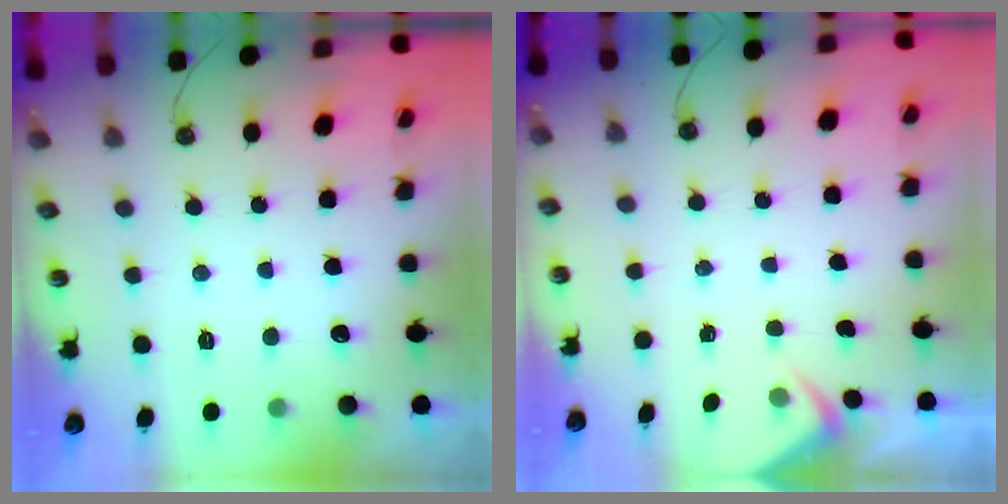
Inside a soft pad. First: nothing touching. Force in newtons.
{"total": 2.6, "press": 2.5, "slide": 0.5}